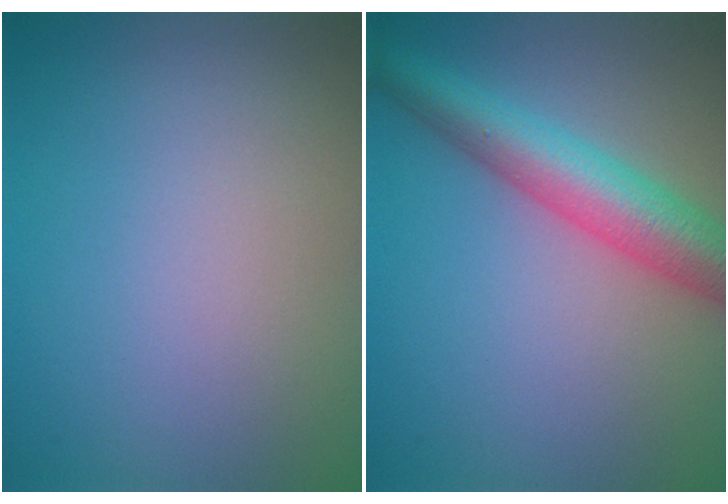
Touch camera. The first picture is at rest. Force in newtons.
{"total": 6.3, "press": 6.3, "slide": 0.2}